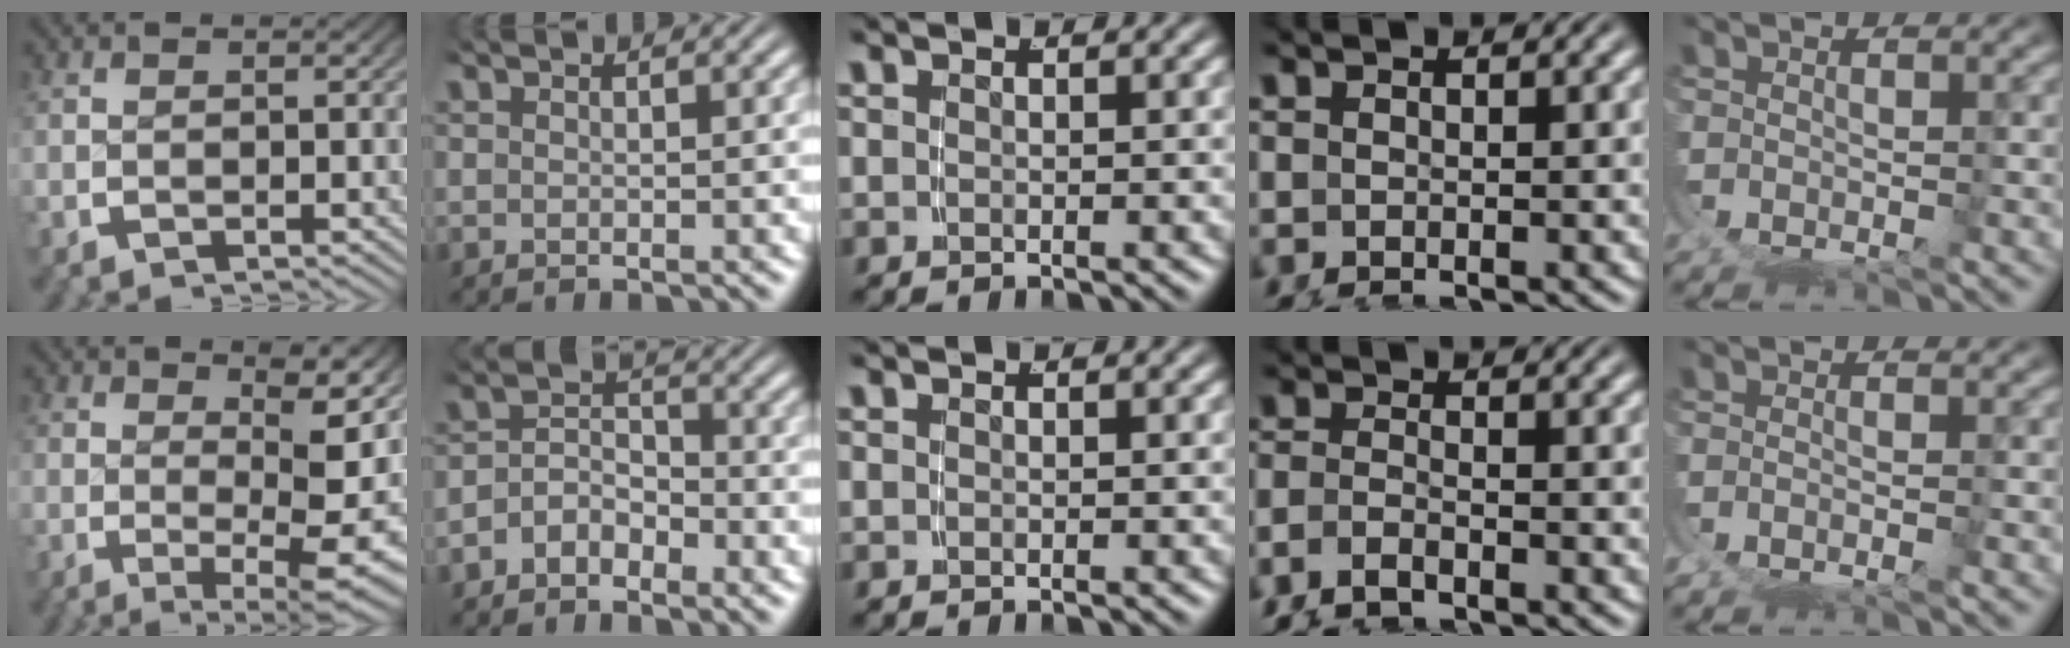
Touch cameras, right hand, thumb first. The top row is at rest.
{"thumb": {"total": 8.2, "force": [-1.3, 3.0, 7.6], "torque": [-0.108, -0.034, -0.006]}, "index": {"total": 4.2, "force": [-2.2, 3.1, 1.6], "torque": [-0.025, -0.003, -0.048]}, "ring": {"total": 3.8, "force": [-1.6, 3.2, 1.5], "torque": [-0.052, -0.017, -0.022]}, "little": {"total": 1.8, "force": [-1.2, 0.5, 1.3], "torque": [-0.028, -0.012, -0.013]}}